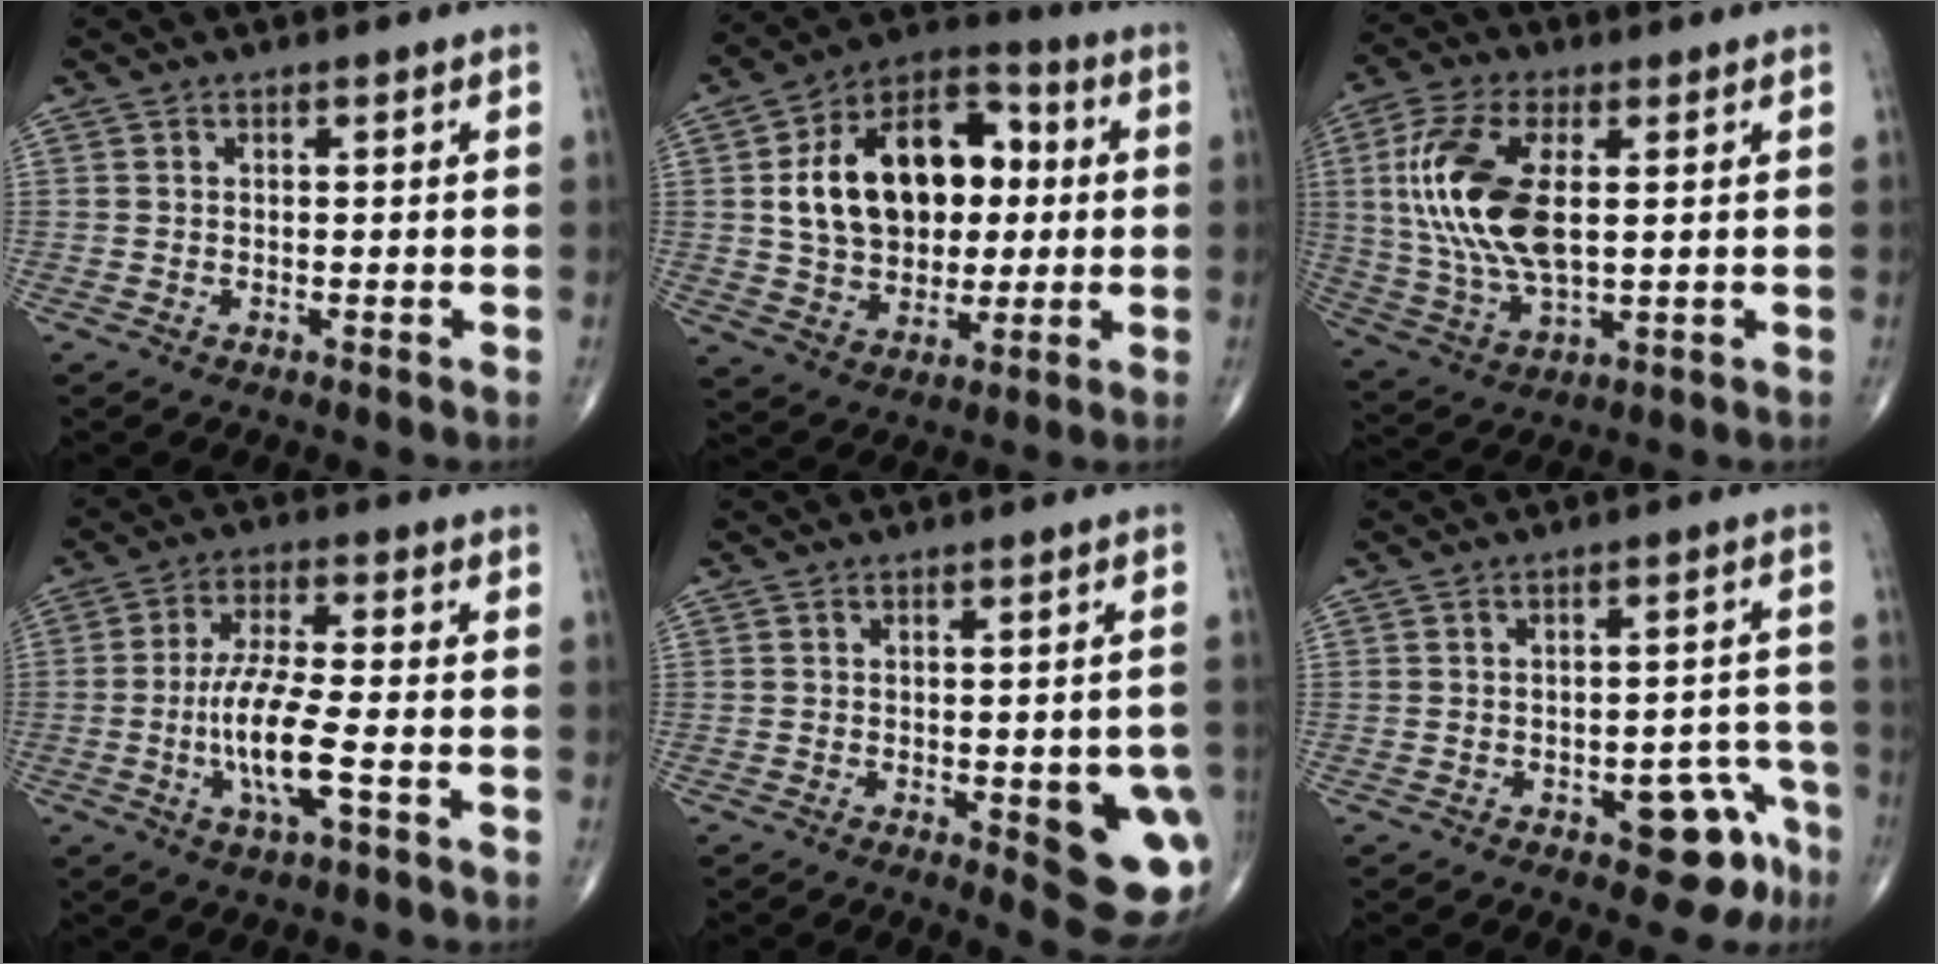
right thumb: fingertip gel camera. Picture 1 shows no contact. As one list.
[{"total": 21.2, "force": [2.8, 14.3, 15.3], "torque": [-0.215, 0.021, 0.049]}, {"total": 17.1, "force": [2.6, 8.2, 14.8], "torque": [-0.313, -0.005, 0.055]}, {"total": 10.8, "force": [-3.0, 2.7, 10.0], "torque": [-0.203, 0.012, -0.055]}, {"total": 13.1, "force": [-2.9, 4.6, 11.9], "torque": [-0.118, -0.006, -0.021]}, {"total": 8.4, "force": [-4.5, 4.0, 5.9], "torque": [-0.038, 0.037, -0.051]}]